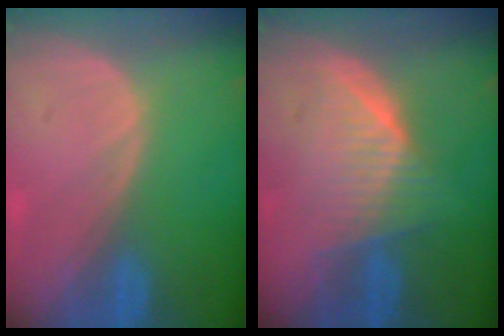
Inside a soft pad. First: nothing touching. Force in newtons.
{"total": 6.4, "press": 6.2, "slide": 1.7}